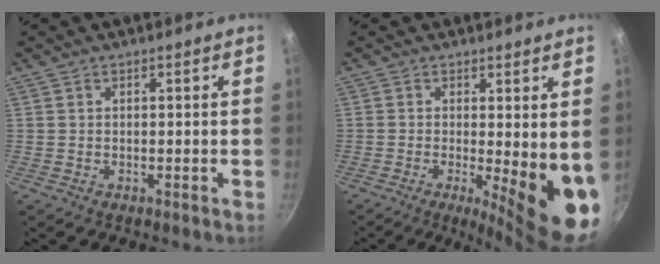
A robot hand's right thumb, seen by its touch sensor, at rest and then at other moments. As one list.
[{"total": 11.4, "force": [-1.3, 3.1, 10.9], "torque": [-0.129, -0.019, -0.012]}]